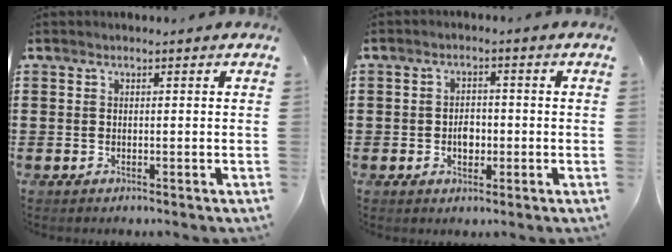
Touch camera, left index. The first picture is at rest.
{"total": 3.0, "force": [-0.6, 1.9, 2.2], "torque": [-0.036, -0.002, -0.013]}